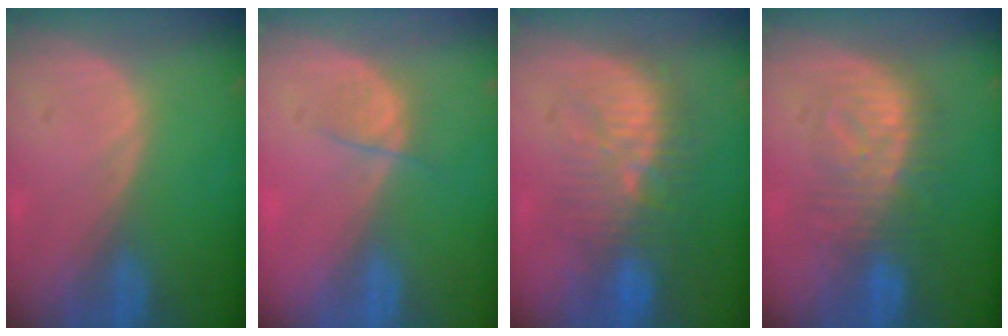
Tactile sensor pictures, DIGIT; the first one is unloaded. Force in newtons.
{"total": 2.5, "press": 2.3, "slide": 0.9}
{"total": 9.2, "press": 9.0, "slide": 2.0}
{"total": 8.2, "press": 7.9, "slide": 2.1}